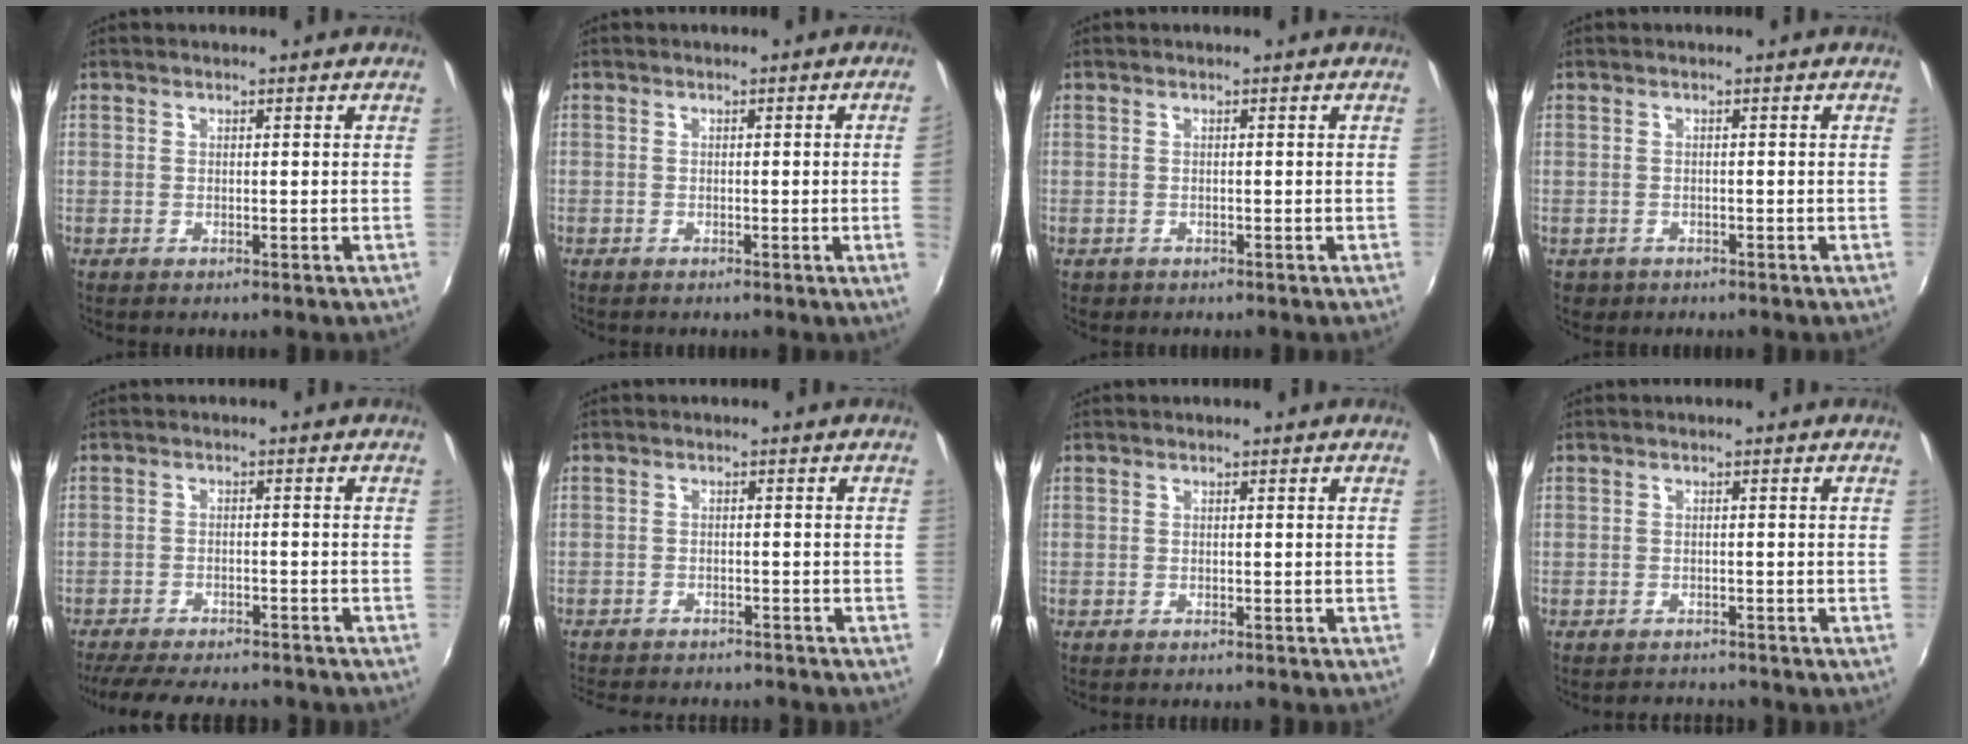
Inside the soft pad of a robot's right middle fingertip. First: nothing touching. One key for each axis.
{"total": 2.3, "fx": -0.1, "fy": -1.4, "fz": 1.8, "tx": -0.026, "ty": -0.013, "tz": 0.004}
{"total": 1.0, "fx": -0.5, "fy": 0.8, "fz": 0.2, "tx": -0.007, "ty": -0.003, "tz": -0.006}
{"total": 2.3, "fx": -1.0, "fy": 2.0, "fz": 0.7, "tx": -0.020, "ty": -0.004, "tz": -0.013}
{"total": 13.4, "fx": -11.7, "fy": 3.1, "fz": 5.8, "tx": -0.126, "ty": -0.018, "tz": -0.173}
{"total": 10.2, "fx": -9.2, "fy": 2.4, "fz": 3.6, "tx": -0.088, "ty": -0.016, "tz": -0.134}
{"total": 0.7, "fx": -0.7, "fy": 0.1, "fz": 0.2, "tx": -0.004, "ty": -0.006, "tz": -0.012}
{"total": 2.5, "fx": -2.4, "fy": 0.7, "fz": 0.0, "tx": -0.008, "ty": 0.002, "tz": -0.039}